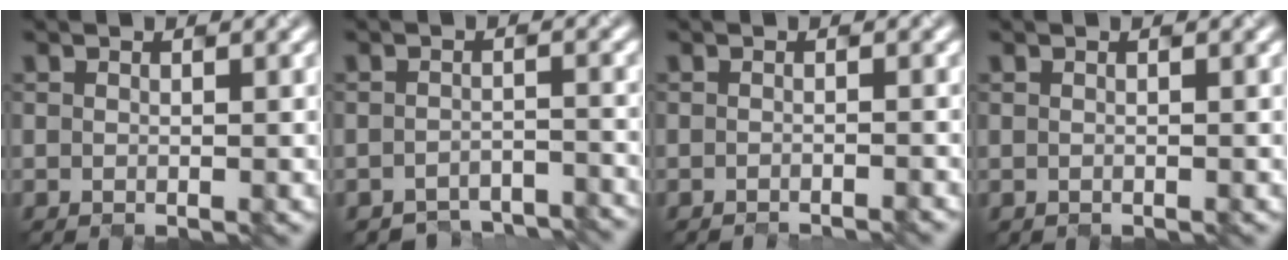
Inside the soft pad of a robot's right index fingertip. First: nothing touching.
{"total": 4.3, "force": [-4.2, 0.4, -0.3], "torque": [0.004, -0.011, -0.054]}
{"total": 1.0, "force": [-0.7, 0.4, 0.6], "torque": [0.009, 0.001, -0.020]}
{"total": 0.0}